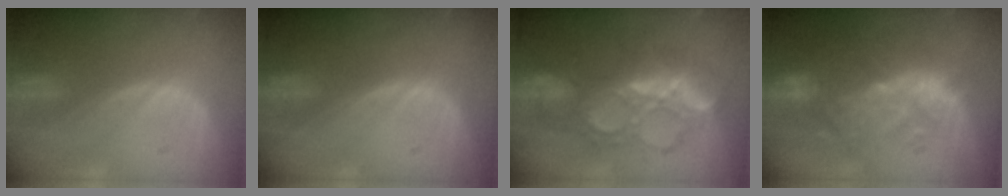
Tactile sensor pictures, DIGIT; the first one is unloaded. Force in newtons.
{"total": 0.0}
{"total": 9.1, "press": 9.0, "slide": 1.1}
{"total": 11.1, "press": 9.9, "slide": 5.0}